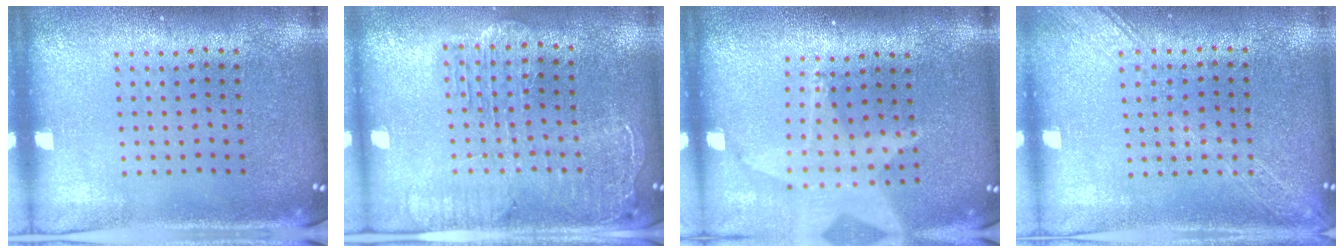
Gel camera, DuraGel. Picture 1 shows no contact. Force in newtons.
{"total": 2.2, "press": 2.0, "slide": 1.0}
{"total": 2.0, "press": 1.6, "slide": 1.3}
{"total": 1.6, "press": 1.5, "slide": 0.2}